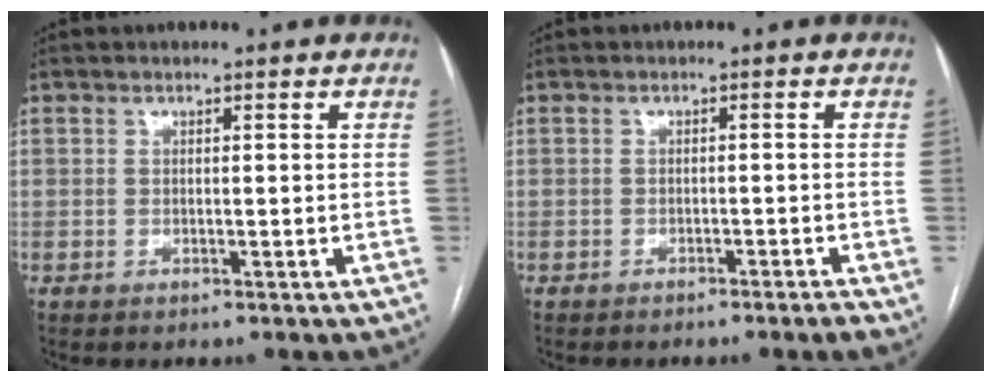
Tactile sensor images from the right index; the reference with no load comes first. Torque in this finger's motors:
{"motor_torque": [-1.12, -0.80, -0.24, -0.07]}